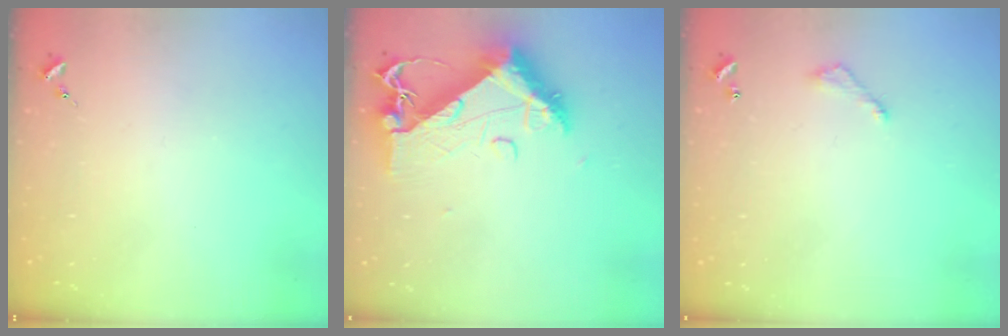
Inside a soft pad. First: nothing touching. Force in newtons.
{"total": 13.1, "press": 13.1, "slide": 1.4}
{"total": 6.0, "press": 6.0, "slide": 0.6}